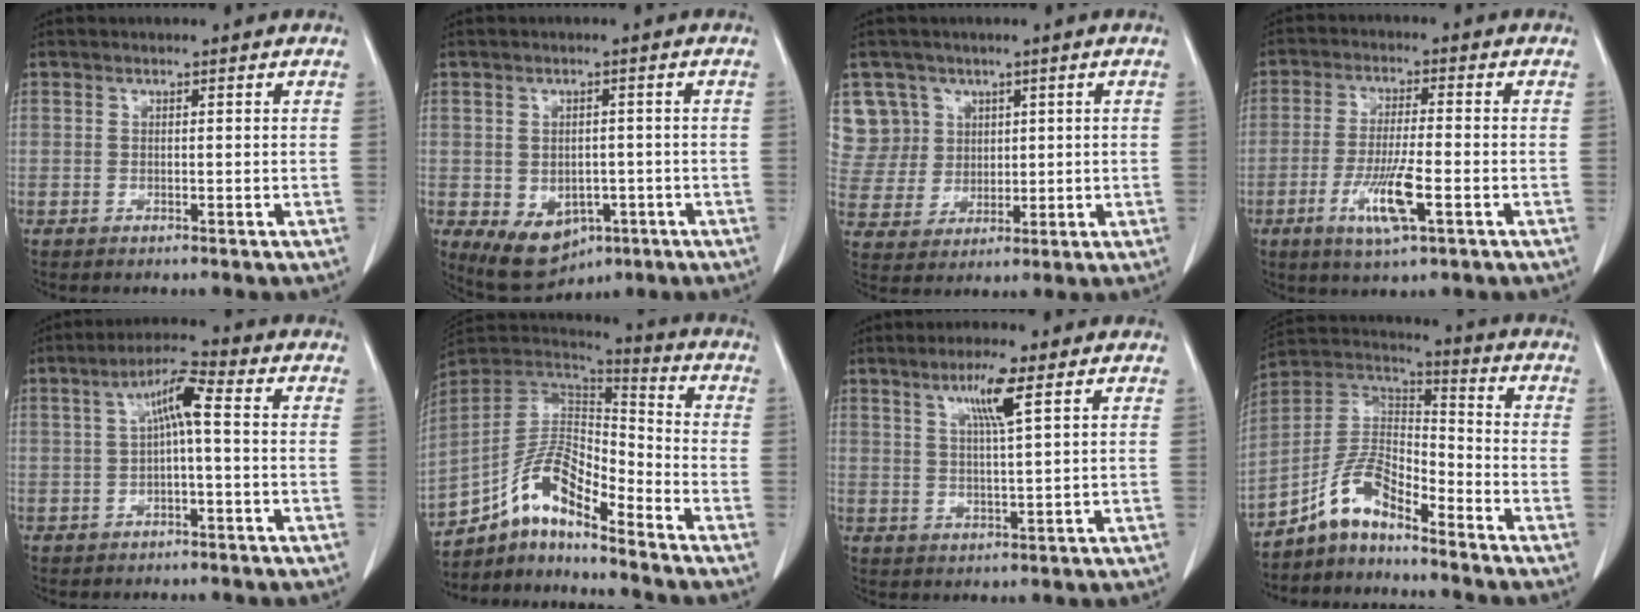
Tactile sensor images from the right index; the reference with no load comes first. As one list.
[{"total": 8.2, "force": [-3.6, 5.7, 4.7], "torque": [-0.071, 0.001, -0.042]}, {"total": 8.2, "force": [3.8, 7.2, -0.1], "torque": [0.003, 0.022, 0.088]}, {"total": 8.2, "force": [-3.2, 0.8, 7.5], "torque": [-0.147, -0.015, -0.056]}, {"total": 5.7, "force": [0.5, 0.8, 5.6], "torque": [-0.102, 0.022, 0.009]}, {"total": 11.9, "force": [-8.5, 3.1, 7.8], "torque": [-0.149, 0.035, -0.156]}, {"total": 5.8, "force": [2.9, -0.2, 4.9], "torque": [-0.091, -0.002, 0.052]}, {"total": 8.8, "force": [-7.1, 2.7, 4.5], "torque": [-0.097, 0.033, -0.139]}]